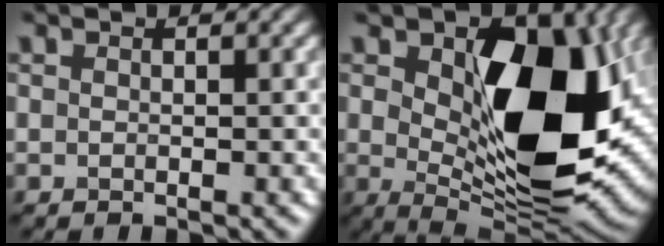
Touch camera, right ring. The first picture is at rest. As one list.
[{"total": 13.1, "force": [1.7, 7.1, 10.9], "torque": [-0.146, -0.016, 0.036]}]